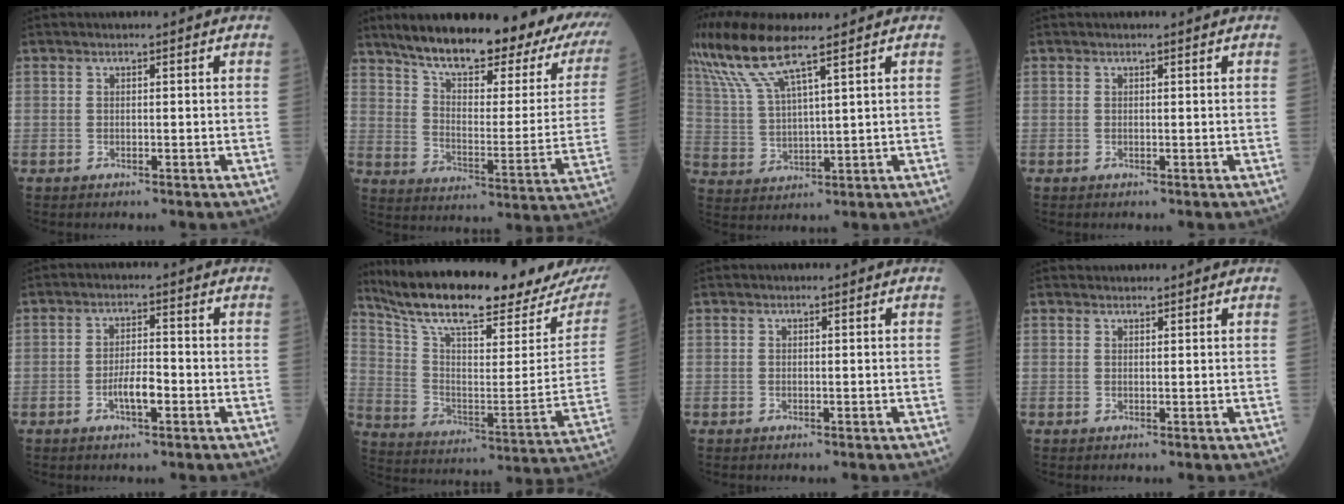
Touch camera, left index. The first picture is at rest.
{"total": 26.7, "force": [20.5, 6.6, 15.7], "torque": [-0.232, -0.018, 0.262]}
{"total": 8.6, "force": [6.7, -0.1, 5.5], "torque": [-0.130, 0.004, 0.141]}
{"total": 0.0}
{"total": 3.9, "force": [-2.0, 0.9, 3.2], "torque": [-0.061, -0.002, -0.038]}
{"total": 25.5, "force": [21.8, 3.1, 12.8], "torque": [-0.223, -0.049, 0.322]}
{"total": 0.0}
{"total": 2.1, "force": [2.0, 0.3, 0.2], "torque": [-0.007, 0.017, 0.028]}